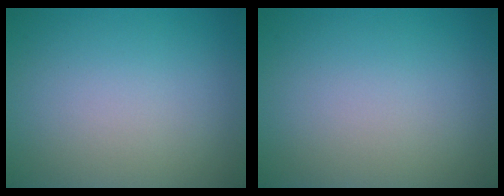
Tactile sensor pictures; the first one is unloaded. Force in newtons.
{"total": 0.0}